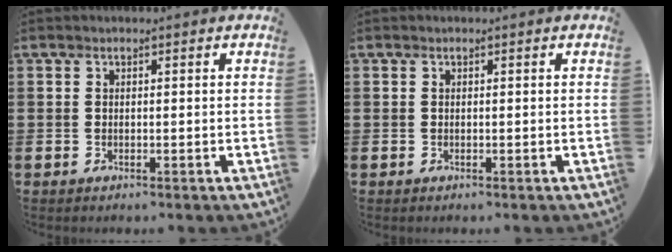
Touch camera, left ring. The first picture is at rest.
{"total": 0.0}